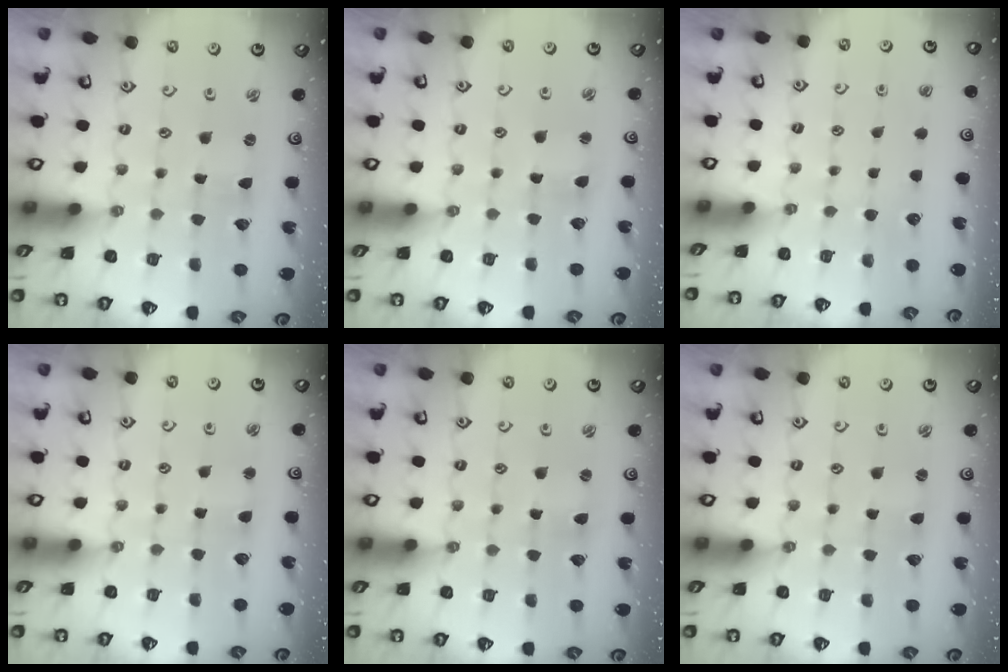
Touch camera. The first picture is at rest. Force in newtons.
{"total": 1.5, "press": 1.5, "slide": 0.3}
{"total": 0.0}
{"total": 2.6, "press": 2.6, "slide": 0.4}
{"total": 0.6, "press": 0.6, "slide": 0.2}
{"total": 1.2, "press": 1.2, "slide": 0.2}